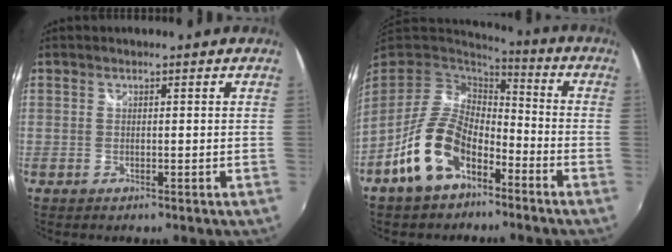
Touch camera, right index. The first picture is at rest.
{"total": 13.9, "force": [-7.1, 7.8, 9.1], "torque": [-0.189, 0.002, -0.122]}